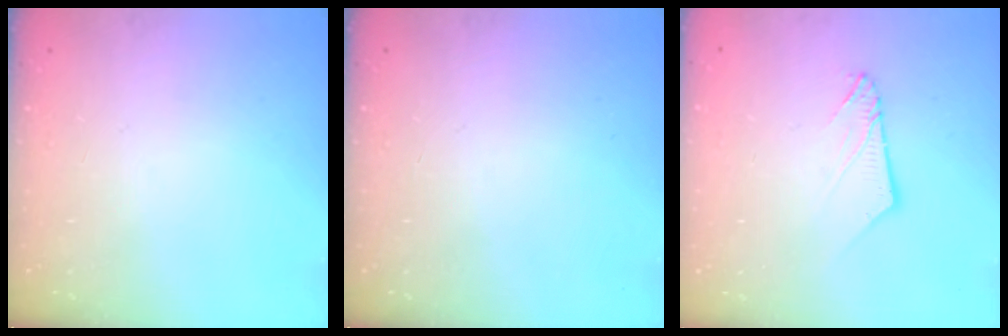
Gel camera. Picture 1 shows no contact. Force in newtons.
{"total": 0.0}
{"total": 5.8, "press": 5.8, "slide": 0.3}